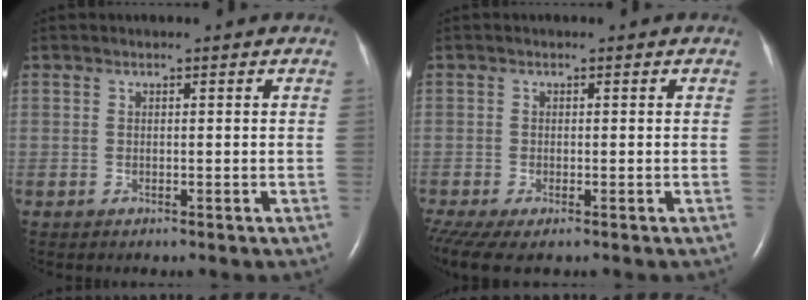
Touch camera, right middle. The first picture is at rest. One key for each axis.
{"total": 5.2, "fx": -3.5, "fy": 1.7, "fz": 3.5, "tx": -0.076, "ty": -0.014, "tz": -0.063}